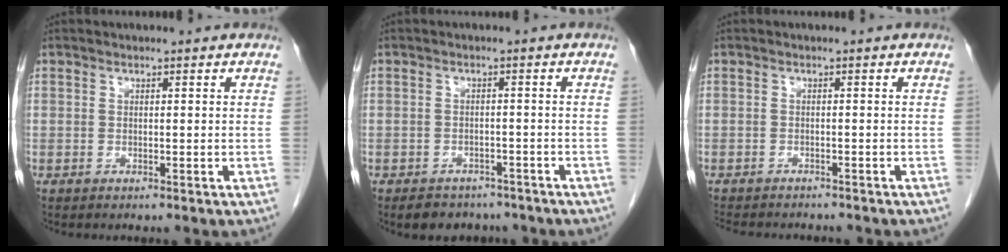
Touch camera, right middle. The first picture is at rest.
{"total": 5.9, "force": [-4.9, 3.1, 1.3], "torque": [-0.017, 0.007, -0.060]}
{"total": 8.6, "force": [-7.7, 2.3, 3.1], "torque": [-0.054, -0.006, -0.103]}